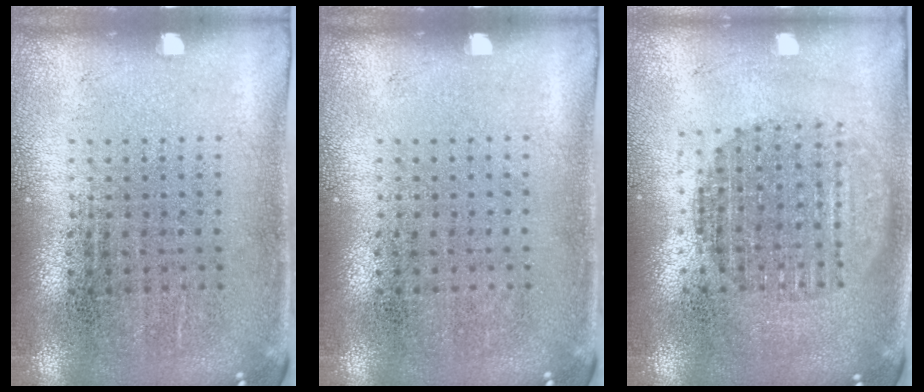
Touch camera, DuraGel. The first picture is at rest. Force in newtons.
{"total": 0.0}
{"total": 1.7, "press": 1.4, "slide": 0.9}